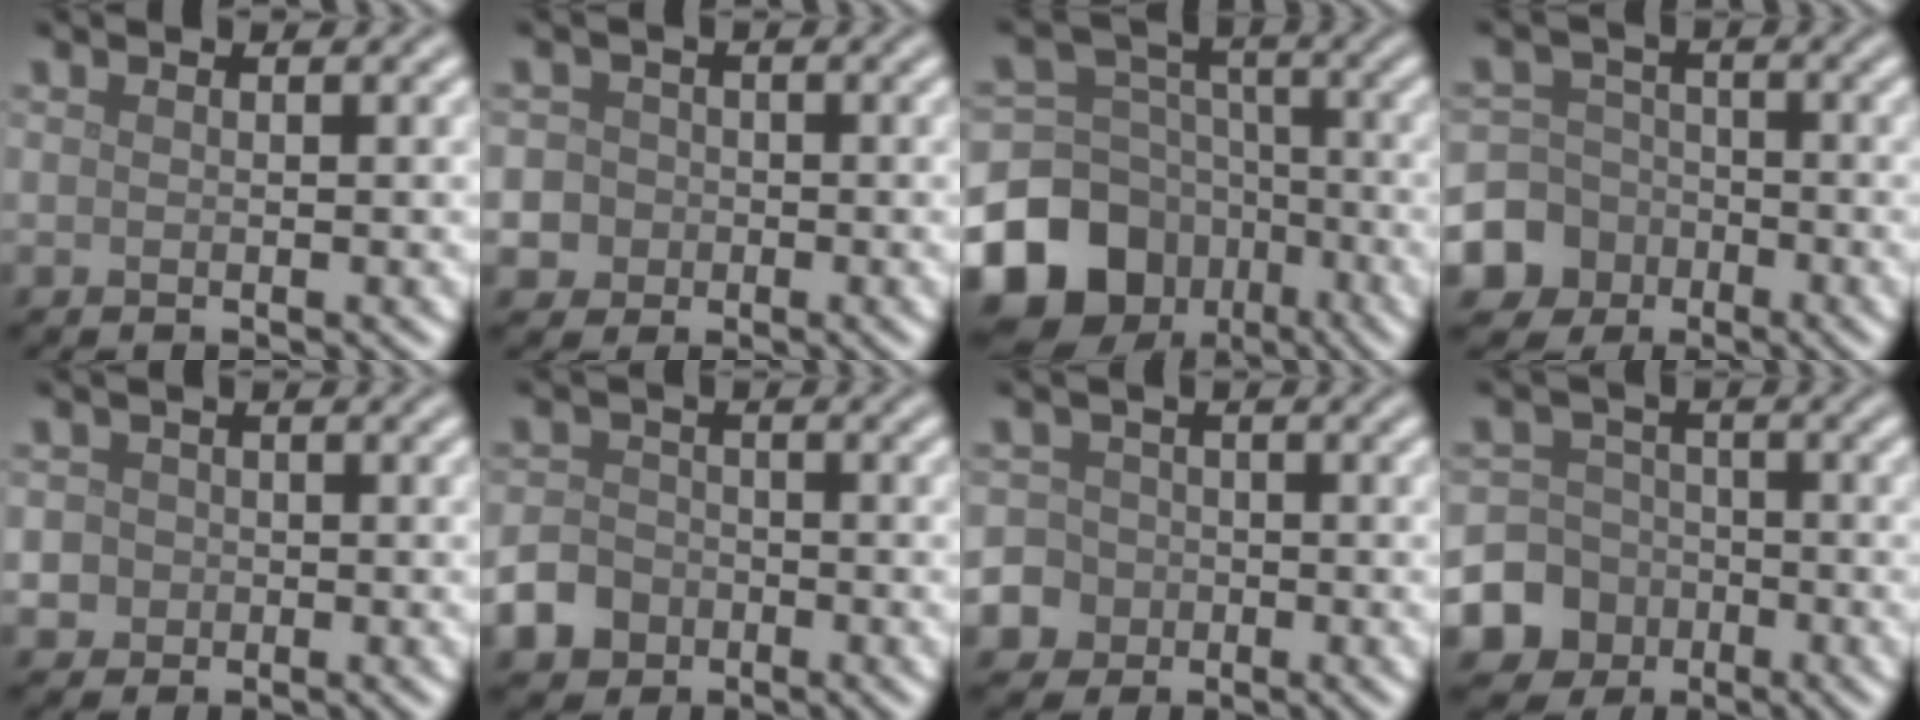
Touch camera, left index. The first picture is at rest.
{"total": 7.1, "force": [-2.0, 6.6, 1.9], "torque": [-0.036, 0.005, -0.073]}
{"total": 15.2, "force": [-8.2, 12.0, 4.7], "torque": [-0.101, -0.041, -0.149]}
{"total": 7.2, "force": [-3.2, 6.4, 0.6], "torque": [-0.013, -0.007, -0.085]}
{"total": 4.1, "force": [-0.7, 3.9, 1.3], "torque": [-0.007, 0.014, -0.038]}
{"total": 4.7, "force": [-2.8, 3.6, 1.3], "torque": [-0.012, -0.011, -0.057]}
{"total": 8.3, "force": [-3.8, 7.3, 1.6], "torque": [-0.044, -0.022, -0.092]}
{"total": 8.4, "force": [-3.7, 7.5, 0.9], "torque": [-0.015, -0.018, -0.091]}